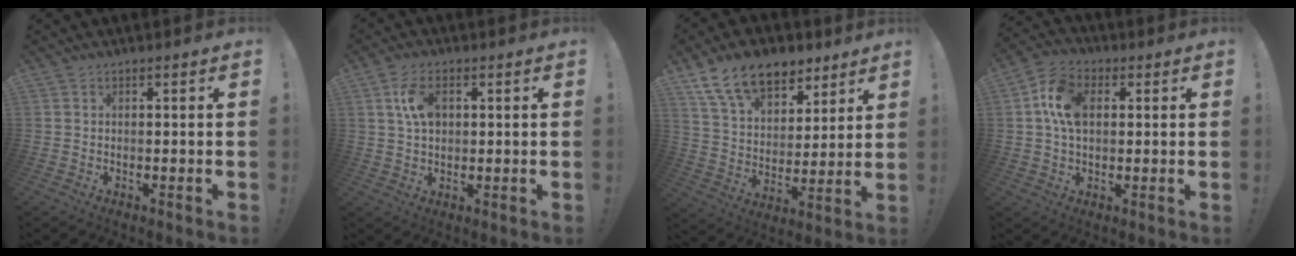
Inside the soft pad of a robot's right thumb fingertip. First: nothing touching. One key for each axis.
{"total": 7.5, "fx": 1.9, "fy": 4.6, "fz": 5.6, "tx": -0.094, "ty": 0.000, "tz": 0.033}
{"total": 16.4, "fx": 10.6, "fy": 9.6, "fz": 7.9, "tx": -0.139, "ty": -0.057, "tz": 0.200}
{"total": 11.4, "fx": 2.2, "fy": 7.7, "fz": 8.1, "tx": -0.151, "ty": 0.014, "tz": 0.044}